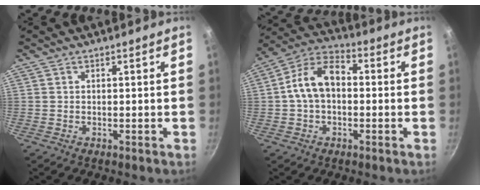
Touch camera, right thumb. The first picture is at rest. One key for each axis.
{"total": 10.9, "fx": 0.1, "fy": 7.2, "fz": 8.2, "tx": -0.128, "ty": 0.039, "tz": -0.016}